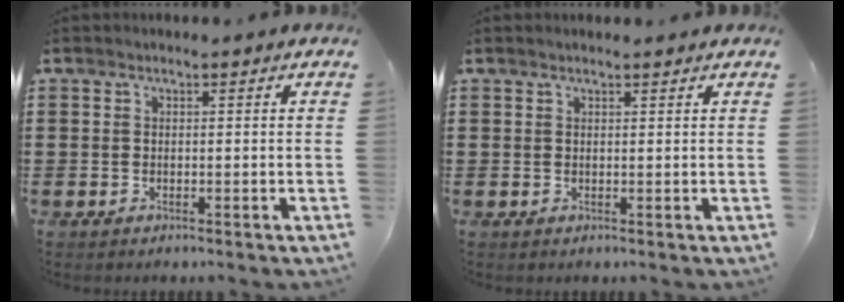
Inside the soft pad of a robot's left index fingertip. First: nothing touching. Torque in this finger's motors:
{"motor_torque": [2.13, -0.01, -0.20, 0.00]}